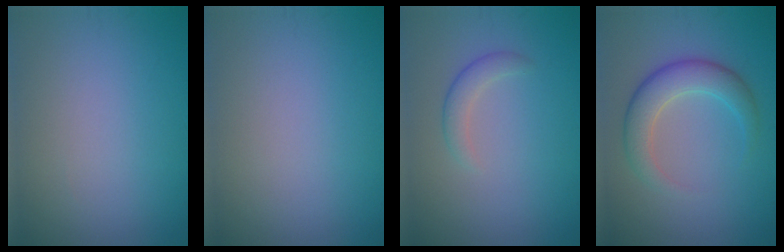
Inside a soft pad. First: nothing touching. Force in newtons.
{"total": 0.0}
{"total": 1.8, "press": 1.8, "slide": 0.1}
{"total": 4.6, "press": 4.6, "slide": 0.2}